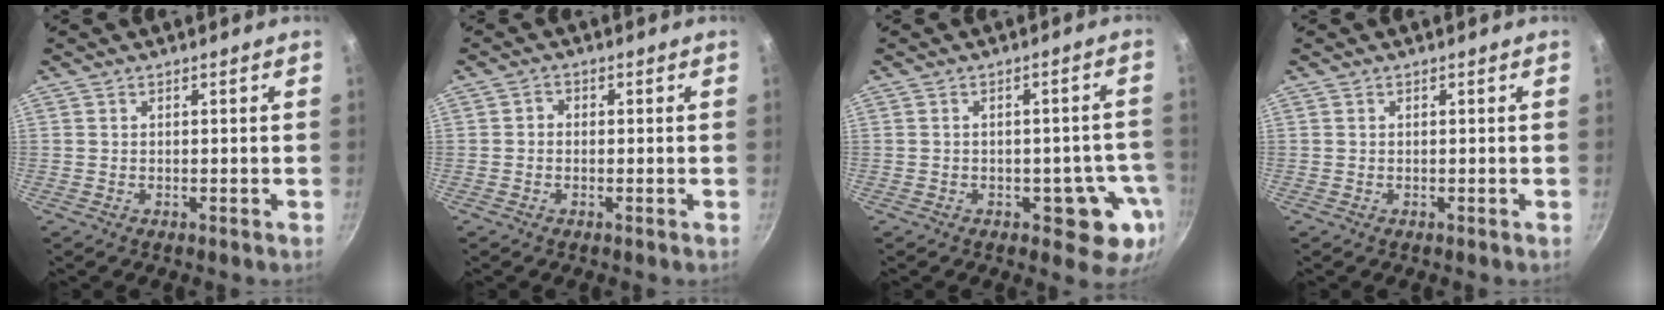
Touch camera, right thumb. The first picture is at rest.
{"total": 1.4, "force": [-0.2, 1.3, 0.7], "torque": [-0.011, 0.007, -0.008]}
{"total": 8.1, "force": [-3.1, 4.7, 5.9], "torque": [-0.019, 0.024, -0.033]}
{"total": 0.0}